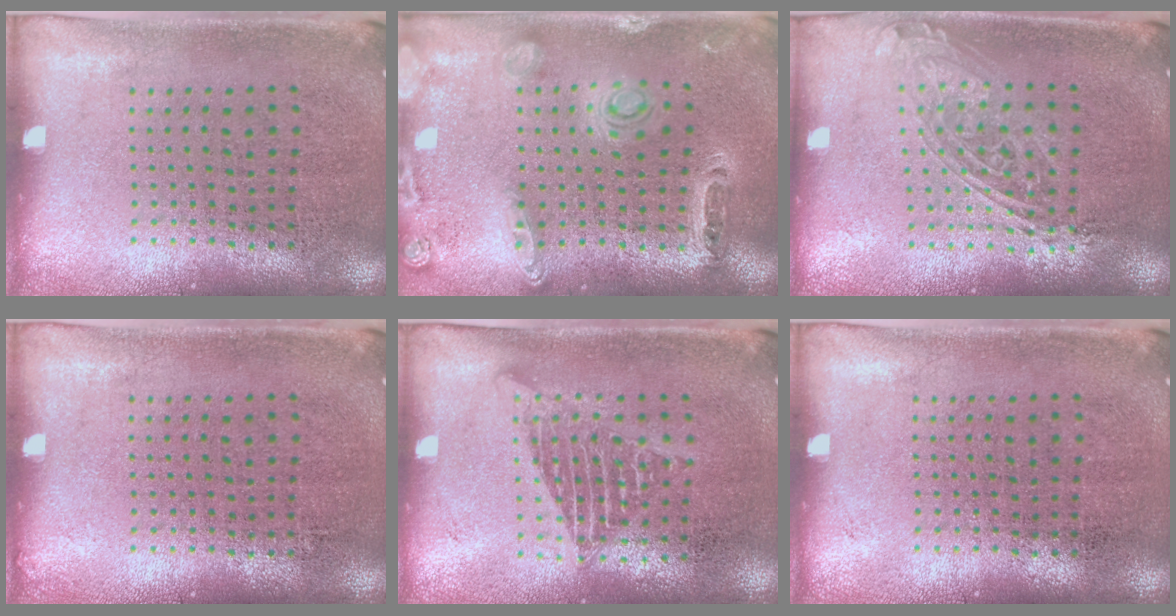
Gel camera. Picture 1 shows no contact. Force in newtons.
{"total": 1.0, "press": 1.0, "slide": 0.3}
{"total": 1.7, "press": 1.4, "slide": 0.9}
{"total": 0.0}
{"total": 1.3, "press": 1.2, "slide": 0.6}
{"total": 0.0}